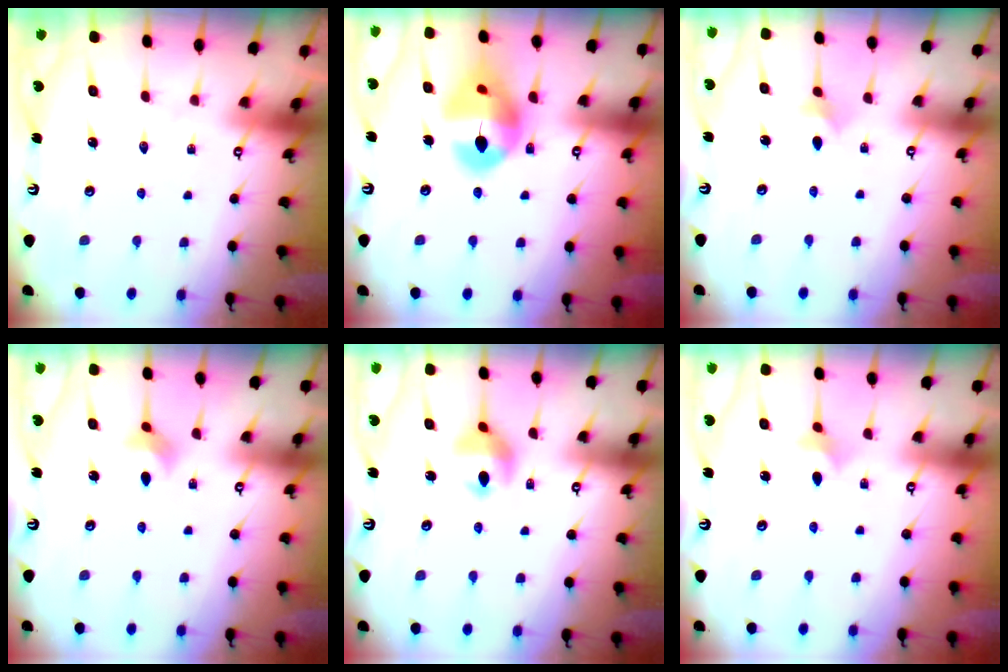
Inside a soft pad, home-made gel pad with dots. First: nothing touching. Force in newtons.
{"total": 15.6, "press": 15.4, "slide": 2.1}
{"total": 3.8, "press": 3.7, "slide": 0.8}
{"total": 3.2, "press": 3.1, "slide": 0.6}
{"total": 10.0, "press": 9.4, "slide": 3.4}
{"total": 3.4, "press": 3.3, "slide": 0.7}